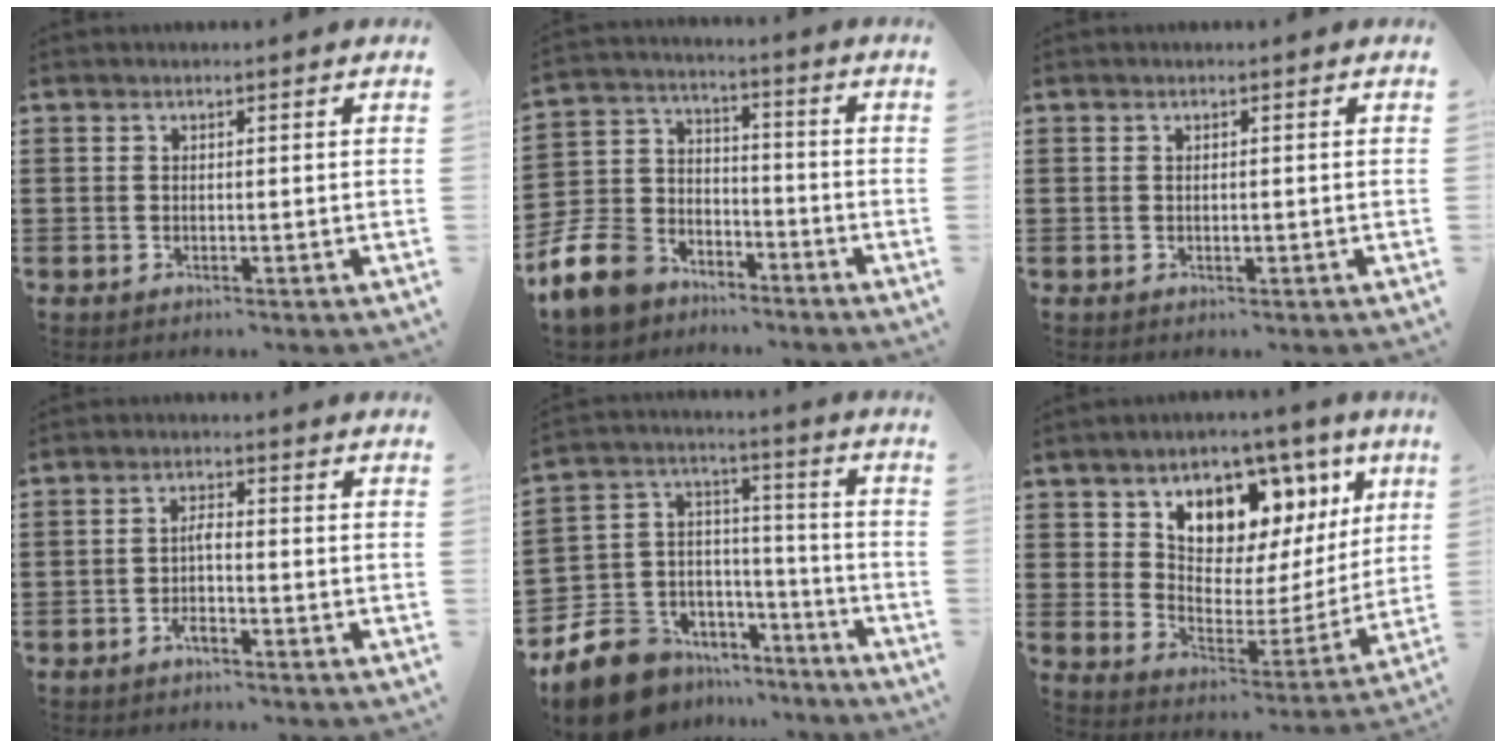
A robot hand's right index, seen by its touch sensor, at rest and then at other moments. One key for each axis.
{"total": 10.3, "fx": -7.8, "fy": 5.9, "fz": 3.2, "tx": -0.115, "ty": 0.028, "tz": -0.158}
{"total": 0.6, "fx": 0.0, "fy": 0.2, "fz": 0.6, "tx": -0.013, "ty": -0.003, "tz": 0.000}
{"total": 2.5, "fx": -1.3, "fy": 0.5, "fz": 2.1, "tx": -0.047, "ty": 0.000, "tz": -0.027}
{"total": 11.1, "fx": -8.7, "fy": 6.5, "fz": 2.5, "tx": -0.092, "ty": 0.018, "tz": -0.168}
{"total": 7.3, "fx": 5.3, "fy": 4.5, "fz": 2.0, "tx": -0.064, "ty": -0.060, "tz": 0.089}